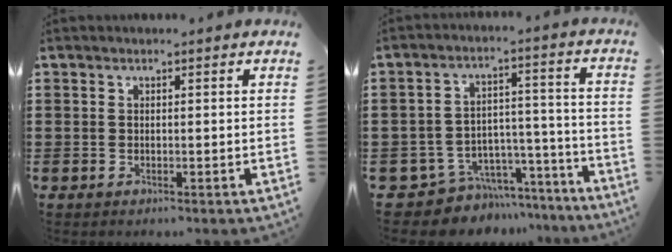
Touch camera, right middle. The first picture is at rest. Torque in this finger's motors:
{"motor_torque": [-0.10, 0.09, -0.06, -0.01]}